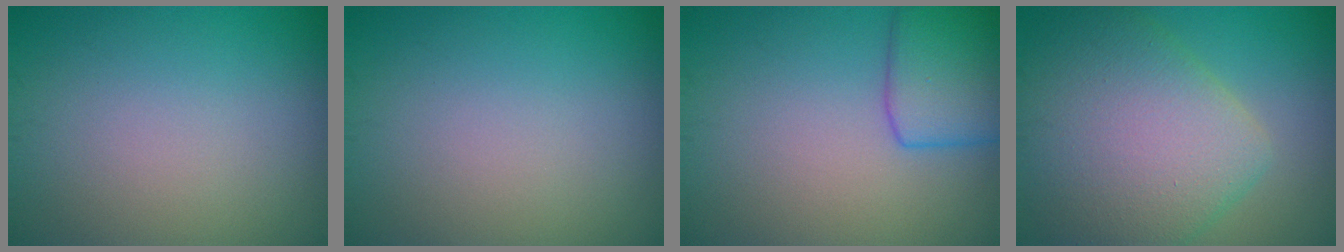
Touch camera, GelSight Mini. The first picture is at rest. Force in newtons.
{"total": 0.0}
{"total": 5.0, "press": 5.0, "slide": 0.3}
{"total": 9.3, "press": 9.3, "slide": 0.3}